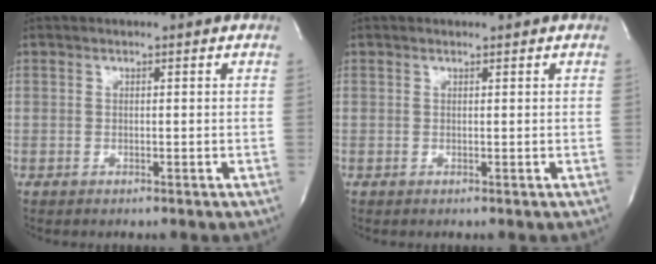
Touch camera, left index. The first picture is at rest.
{"total": 0.0}